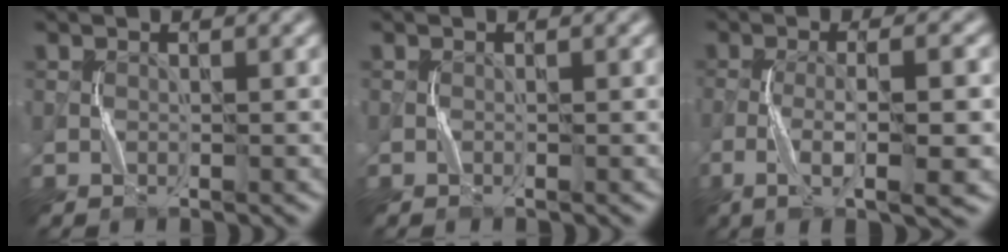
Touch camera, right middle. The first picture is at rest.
{"total": 0.0}
{"total": 6.2, "force": [-2.2, 1.2, 5.7], "torque": [-0.102, -0.001, -0.042]}